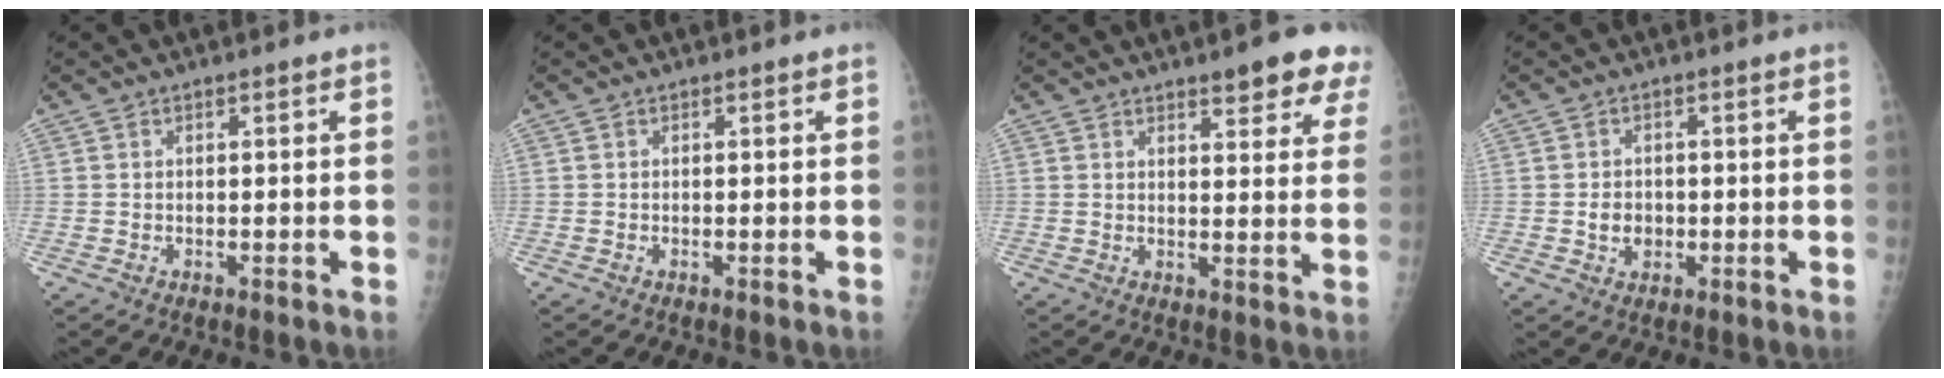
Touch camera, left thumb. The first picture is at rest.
{"total": 0.0}
{"total": 9.0, "force": [6.3, 2.6, 5.8], "torque": [-0.041, -0.028, 0.069]}
{"total": 3.2, "force": [-0.6, 2.7, 1.6], "torque": [-0.010, 0.005, -0.005]}